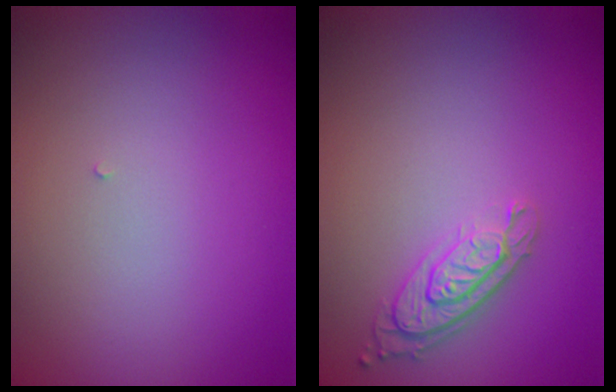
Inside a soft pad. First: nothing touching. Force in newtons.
{"total": 3.0, "press": 2.3, "slide": 1.9}